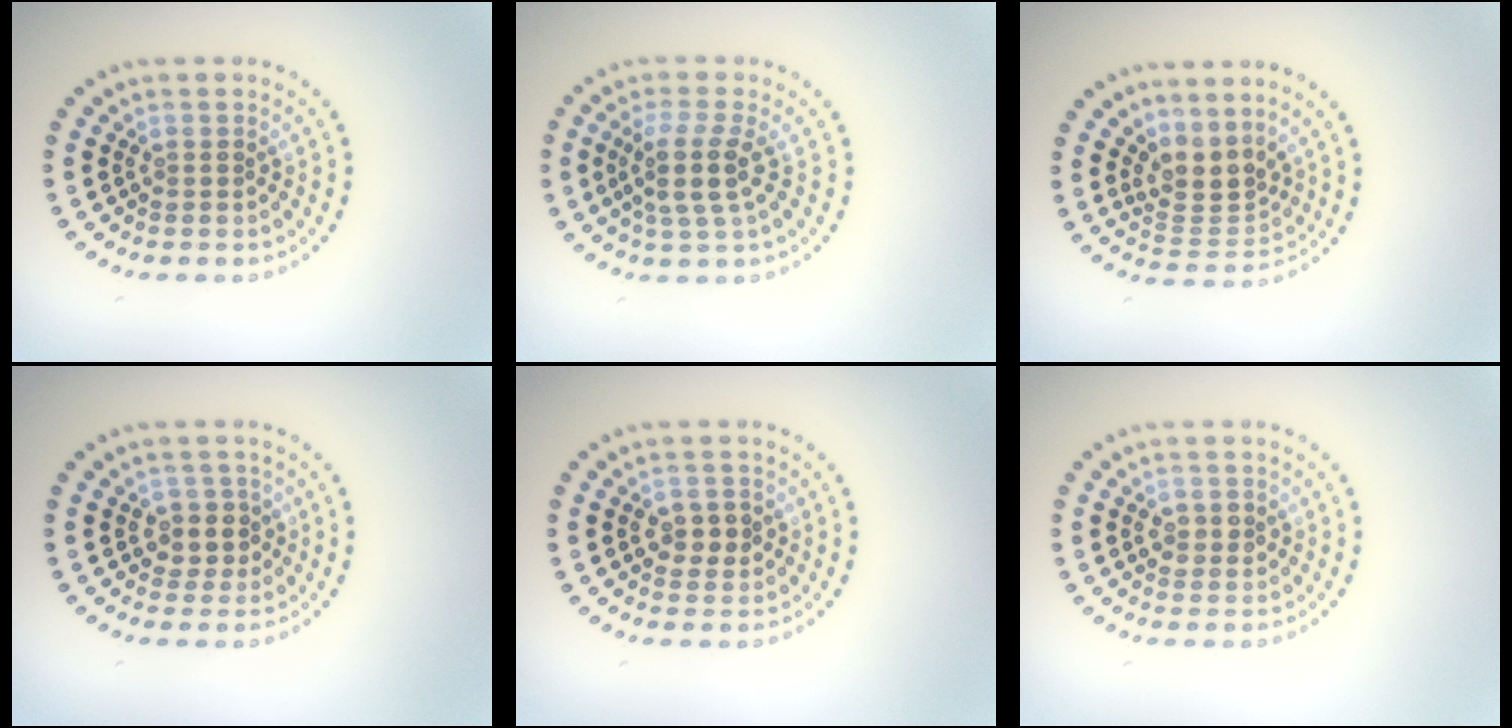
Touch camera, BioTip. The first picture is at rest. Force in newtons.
{"total": 3.6, "press": 2.9, "slide": 2.1}
{"total": 3.2, "press": 2.3, "slide": 2.1}
{"total": 2.3, "press": 2.1, "slide": 0.9}
{"total": 2.4, "press": 2.4, "slide": 0.3}
{"total": 1.8, "press": 1.8, "slide": 0.1}